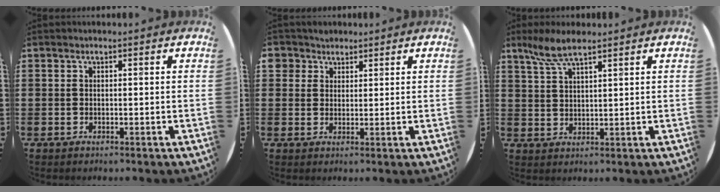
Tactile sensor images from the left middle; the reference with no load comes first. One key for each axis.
{"total": 2.6, "fx": 1.9, "fy": 1.9, "fz": -0.3, "tx": 0.005, "ty": 0.004, "tz": 0.035}
{"total": 5.4, "fx": 4.2, "fy": 1.1, "fz": 3.2, "tx": -0.074, "ty": 0.000, "tz": 0.075}